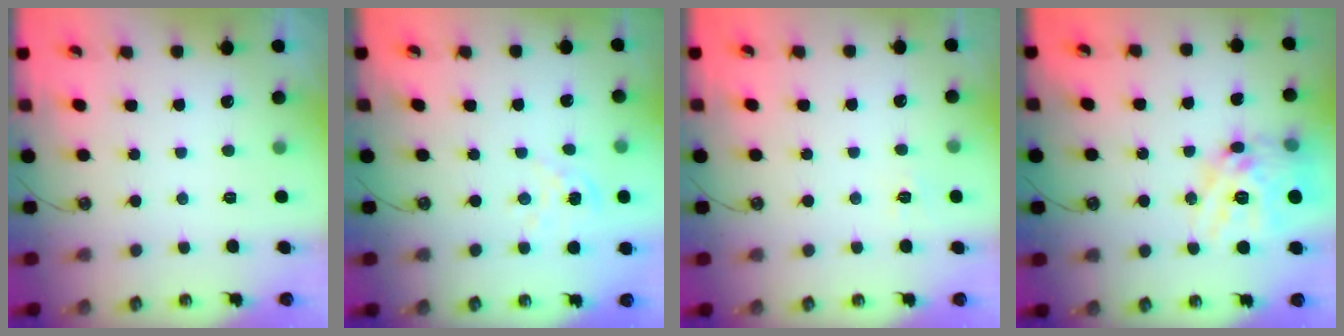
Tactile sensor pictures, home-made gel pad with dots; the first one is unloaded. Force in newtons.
{"total": 2.6, "press": 2.6, "slide": 0.4}
{"total": 5.0, "press": 5.0, "slide": 0.6}
{"total": 18.2, "press": 18.1, "slide": 1.8}